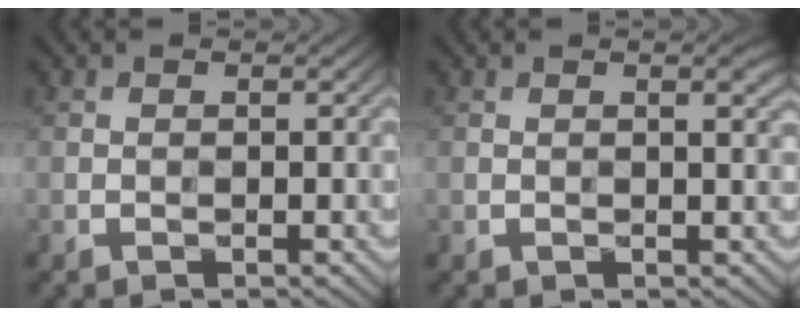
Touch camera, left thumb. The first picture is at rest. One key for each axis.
{"total": 1.6, "fx": 0.7, "fy": 0.2, "fz": 1.4, "tx": -0.020, "ty": 0.000, "tz": 0.014}